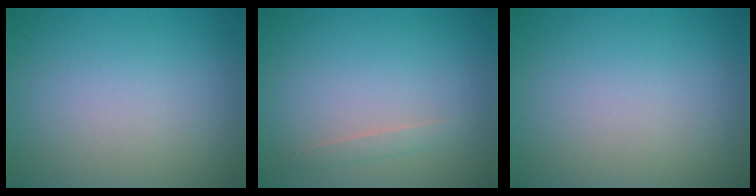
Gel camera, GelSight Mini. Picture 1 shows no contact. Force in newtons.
{"total": 0.8, "press": 0.8, "slide": 0.1}
{"total": 0.0}